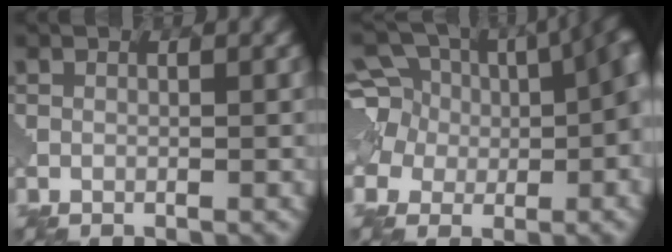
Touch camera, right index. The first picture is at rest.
{"total": 9.4, "force": [-0.3, 7.1, 6.1], "torque": [-0.100, 0.003, -0.005]}